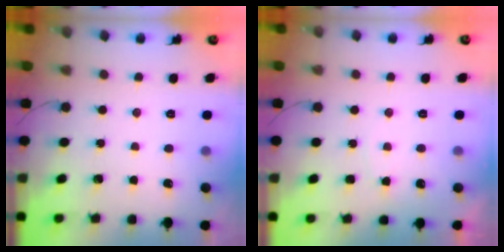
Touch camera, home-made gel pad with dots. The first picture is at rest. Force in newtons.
{"total": 3.7, "press": 3.6, "slide": 0.4}